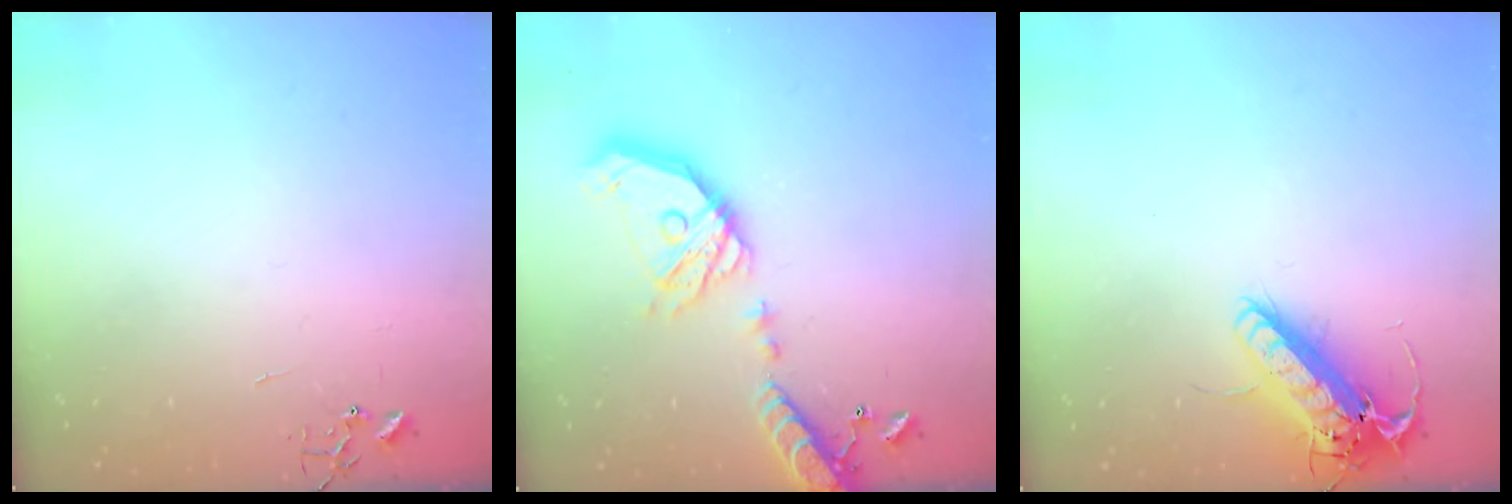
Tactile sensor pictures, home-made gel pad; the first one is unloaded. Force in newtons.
{"total": 21.8, "press": 21.5, "slide": 3.7}
{"total": 16.2, "press": 15.9, "slide": 3.2}